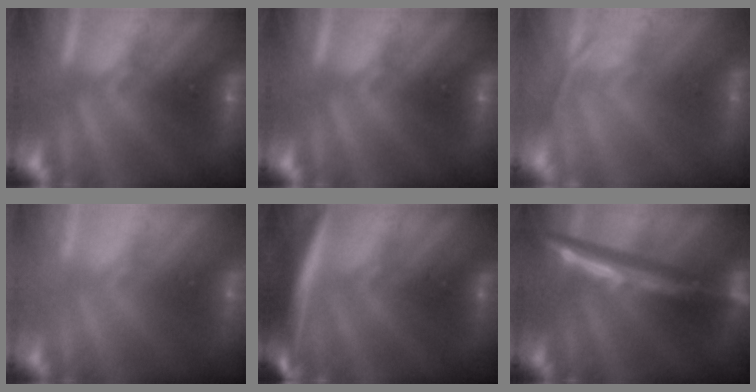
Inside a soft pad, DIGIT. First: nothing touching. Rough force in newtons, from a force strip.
{"total": 0.0}
{"total": 1.6}
{"total": 2.9}
{"total": 5.7}
{"total": 2.8}